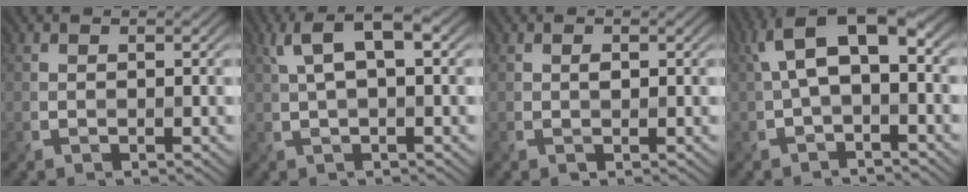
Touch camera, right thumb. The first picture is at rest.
{"total": 6.1, "force": [1.9, 2.2, 5.3], "torque": [-0.109, 0.015, 0.032]}
{"total": 0.7, "force": [0.1, 0.4, 0.5], "torque": [-0.010, -0.002, 0.004]}
{"total": 8.2, "force": [1.2, 3.9, 7.2], "torque": [-0.141, 0.016, 0.016]}